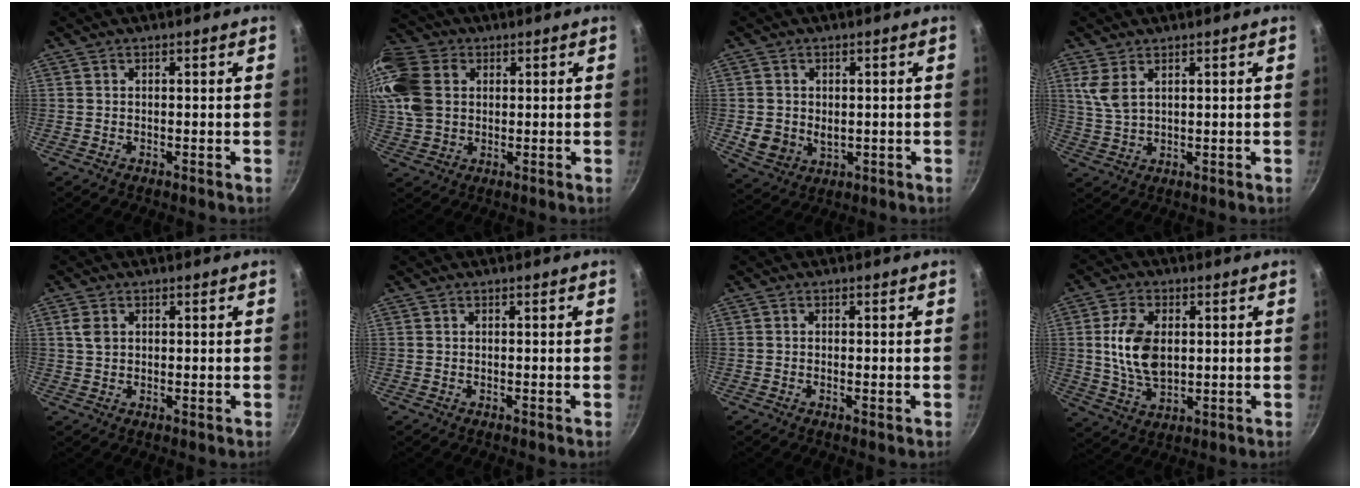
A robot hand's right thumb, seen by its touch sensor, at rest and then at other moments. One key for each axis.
{"total": 14.5, "fx": 3.5, "fy": 11.0, "fz": 8.8, "tx": -0.178, "ty": 0.009, "tz": 0.061}
{"total": 6.5, "fx": -0.1, "fy": 5.3, "fz": 3.8, "tx": -0.063, "ty": -0.011, "tz": 0.011}
{"total": 5.1, "fx": 2.4, "fy": 2.6, "fz": 3.6, "tx": -0.073, "ty": -0.010, "tz": 0.053}
{"total": 2.8, "fx": 0.9, "fy": 2.0, "fz": 1.7, "tx": -0.033, "ty": 0.001, "tz": 0.016}
{"total": 0.0}
{"total": 1.0, "fx": -0.3, "fy": 0.3, "fz": 0.9, "tx": -0.017, "ty": 0.001, "tz": -0.006}
{"total": 11.0, "fx": 1.5, "fy": 6.8, "fz": 8.6, "tx": -0.152, "ty": -0.010, "tz": 0.031}